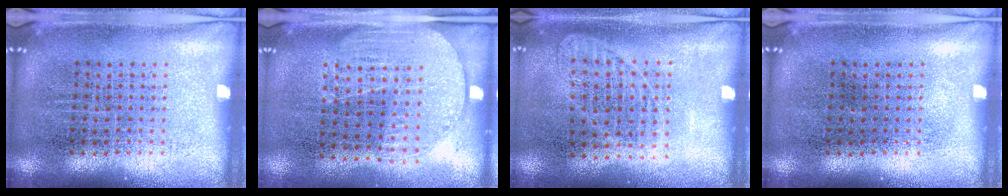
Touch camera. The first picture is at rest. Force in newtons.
{"total": 1.6, "press": 1.4, "slide": 0.8}
{"total": 0.9, "press": 0.9, "slide": 0.2}
{"total": 0.0}